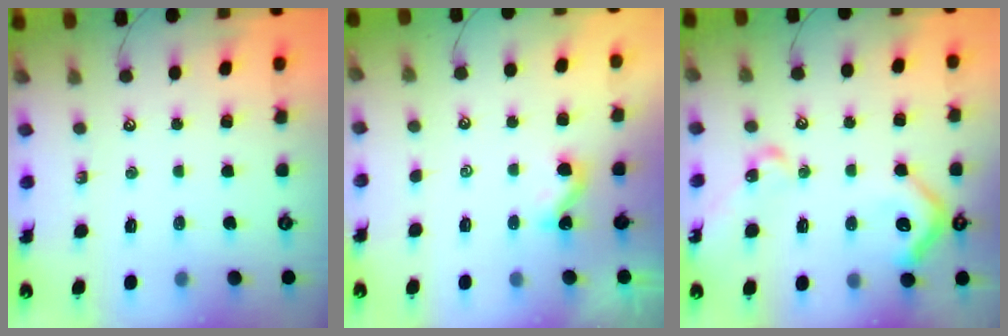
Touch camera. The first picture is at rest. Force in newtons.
{"total": 2.5, "press": 2.5, "slide": 0.3}
{"total": 11.9, "press": 11.8, "slide": 1.4}